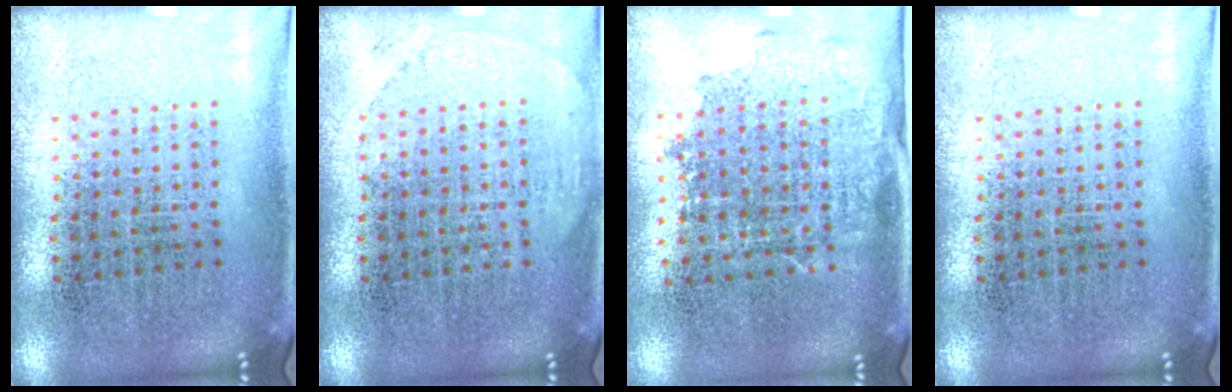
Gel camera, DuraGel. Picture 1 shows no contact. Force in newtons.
{"total": 1.0, "press": 1.0, "slide": 0.1}
{"total": 1.4, "press": 1.2, "slide": 0.7}
{"total": 0.0}